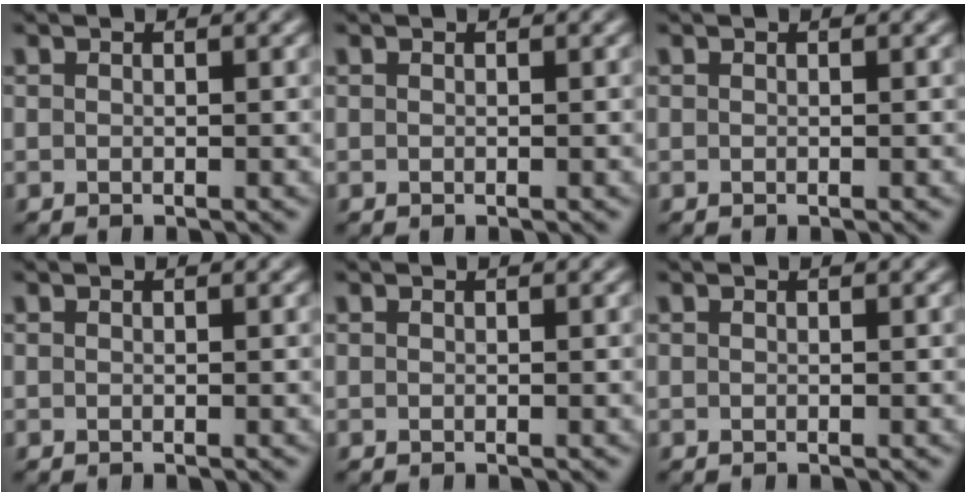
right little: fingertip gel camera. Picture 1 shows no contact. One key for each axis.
{"total": 0.0}
{"total": 0.0}
{"total": 0.0}
{"total": 0.0}
{"total": 0.0}